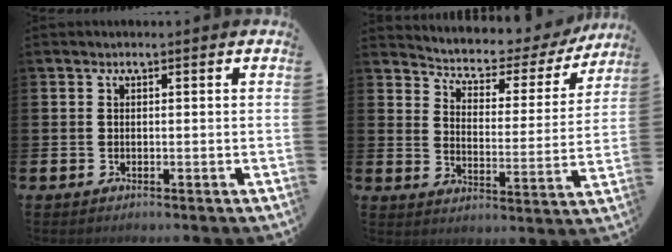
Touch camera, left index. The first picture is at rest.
{"total": 4.5, "force": [4.0, 1.7, 0.9], "torque": [-0.043, -0.037, 0.059]}